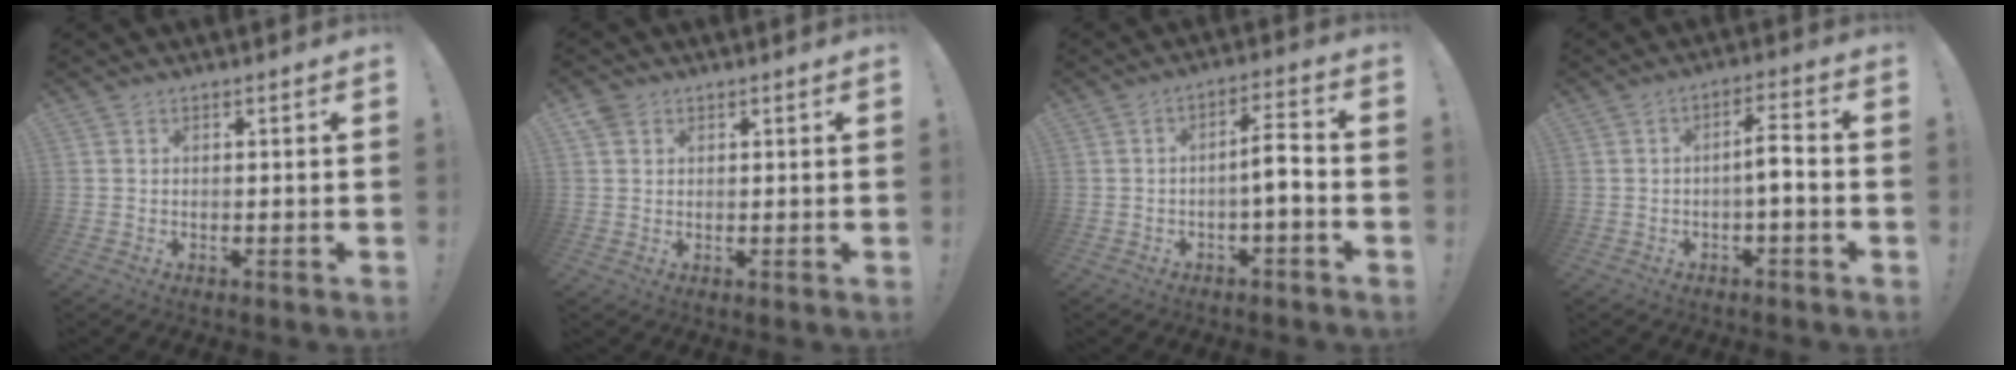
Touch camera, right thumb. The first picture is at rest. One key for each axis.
{"total": 3.7, "fx": 1.9, "fy": 3.0, "fz": 1.0, "tx": -0.014, "ty": -0.007, "tz": 0.036}
{"total": 6.5, "fx": -1.5, "fy": 1.8, "fz": 6.0, "tx": -0.099, "ty": 0.016, "tz": -0.027}
{"total": 5.3, "fx": -1.1, "fy": 1.6, "fz": 5.0, "tx": -0.084, "ty": 0.013, "tz": -0.021}